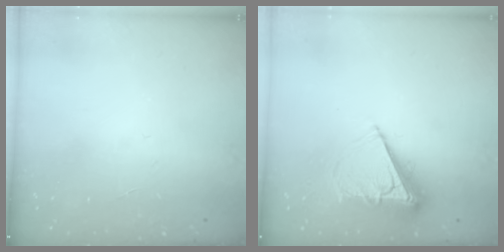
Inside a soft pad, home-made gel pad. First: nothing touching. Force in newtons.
{"total": 8.1, "press": 8.0, "slide": 0.6}